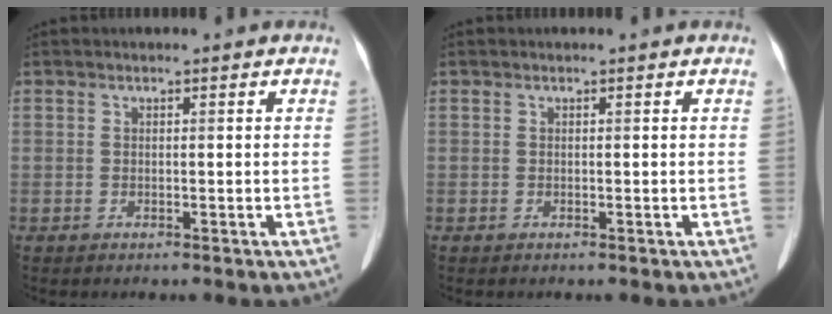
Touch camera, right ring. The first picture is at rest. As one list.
[{"total": 0.0}]